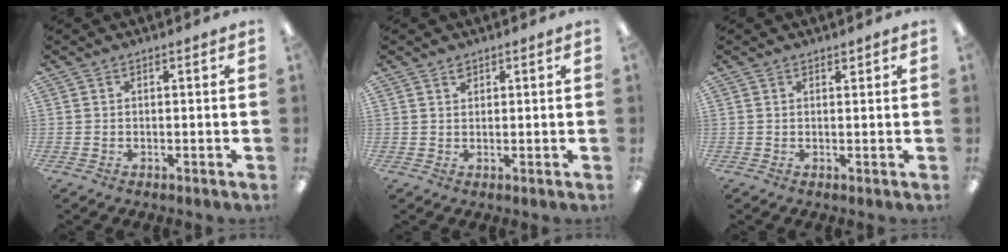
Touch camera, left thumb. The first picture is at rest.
{"total": 1.4, "force": [1.2, 0.6, 0.3], "torque": [0.001, -0.005, 0.022]}
{"total": 1.1, "force": [0.9, 0.5, 0.3], "torque": [0.003, -0.003, 0.016]}